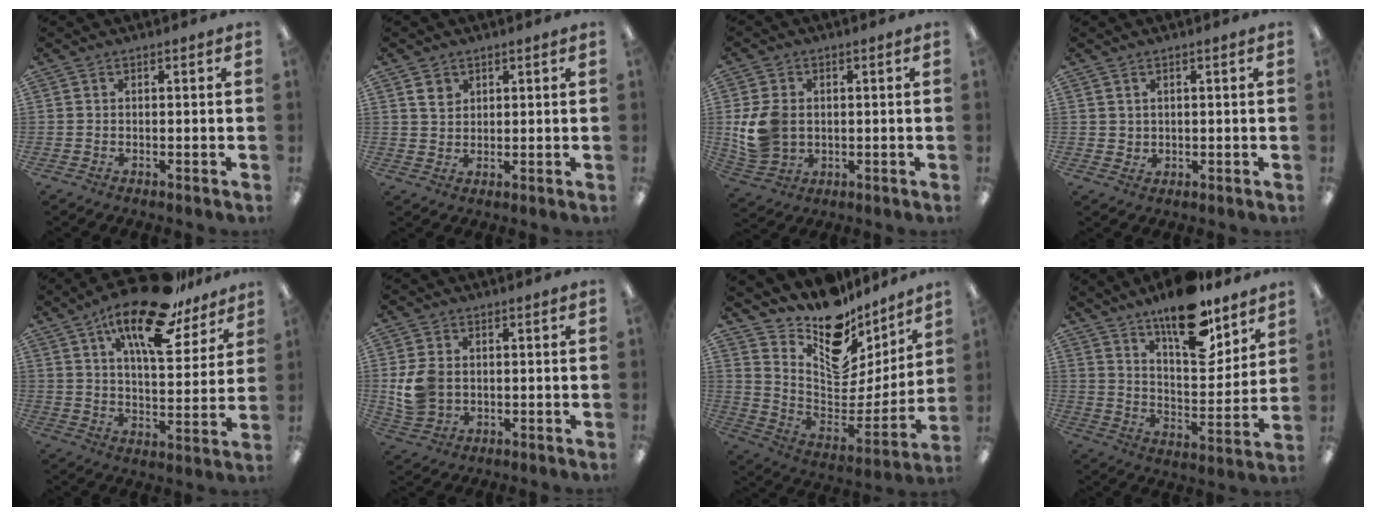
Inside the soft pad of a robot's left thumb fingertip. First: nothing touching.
{"total": 3.8, "force": [2.2, 2.9, 1.4], "torque": [-0.019, -0.002, 0.037]}
{"total": 9.7, "force": [0.5, 7.7, 5.9], "torque": [-0.126, 0.011, 0.011]}
{"total": 2.0, "force": [1.3, 1.5, 0.1], "torque": [-0.005, 0.001, 0.025]}
{"total": 19.8, "force": [13.3, 7.2, 12.8], "torque": [-0.200, -0.072, 0.217]}
{"total": 7.8, "force": [0.4, 6.2, 4.9], "torque": [-0.108, 0.008, 0.008]}
{"total": 15.6, "force": [12.7, 7.3, 5.3], "torque": [-0.078, -0.125, 0.222]}
{"total": 18.2, "force": [13.6, 6.8, 9.9], "torque": [-0.142, -0.091, 0.229]}